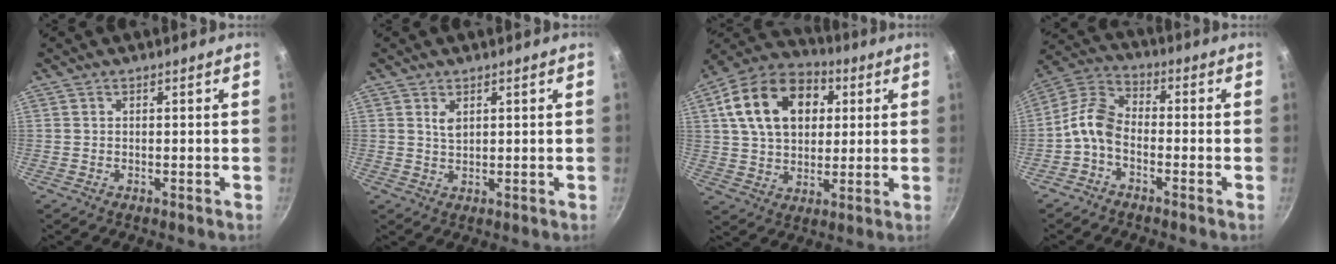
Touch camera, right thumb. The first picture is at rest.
{"total": 2.2, "force": [1.0, 1.2, 1.5], "torque": [-0.025, -0.006, 0.021]}
{"total": 19.3, "force": [5.3, 13.3, 12.9], "torque": [-0.198, 0.014, 0.080]}
{"total": 7.4, "force": [-2.9, 4.4, 5.2], "torque": [-0.110, 0.044, -0.075]}